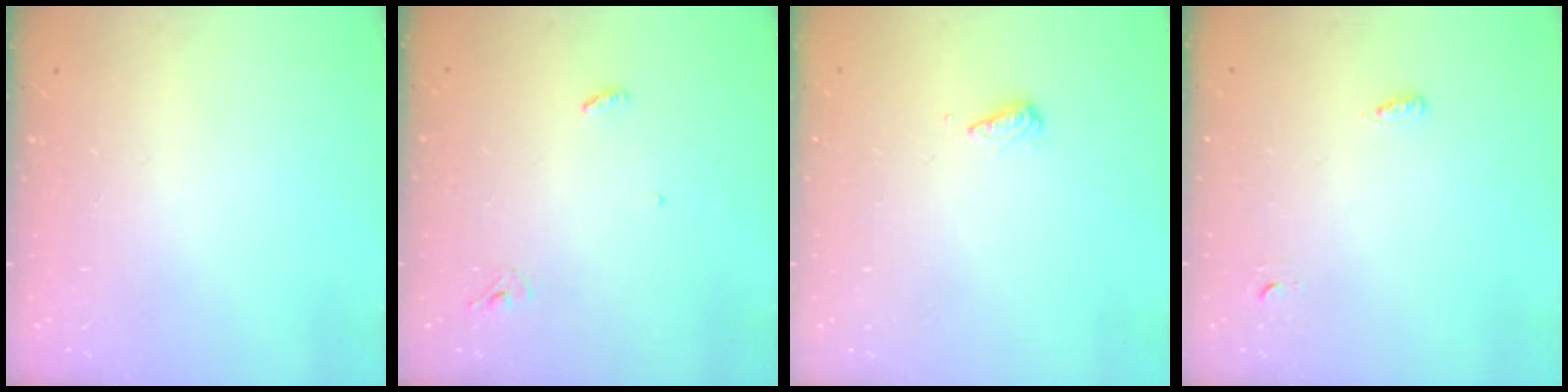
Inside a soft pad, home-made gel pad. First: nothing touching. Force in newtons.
{"total": 3.5, "press": 3.5, "slide": 0.3}
{"total": 5.2, "press": 5.2, "slide": 0.5}
{"total": 3.2, "press": 2.9, "slide": 1.4}